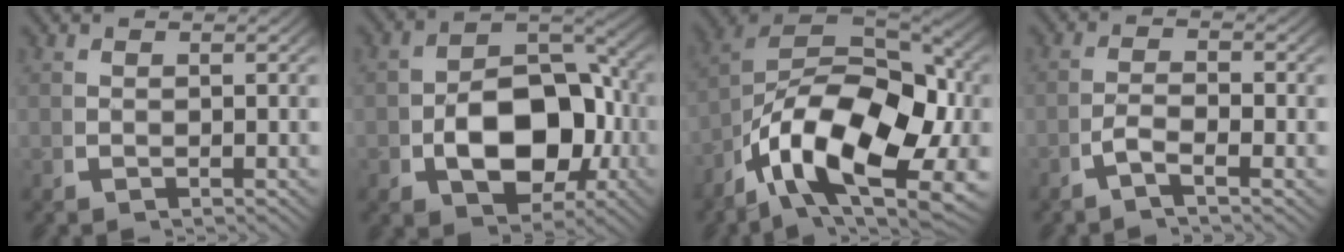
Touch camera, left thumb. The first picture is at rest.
{"total": 11.4, "force": [-1.6, 7.5, 8.5], "torque": [-0.158, -0.030, -0.007]}
{"total": 20.6, "force": [-2.2, 12.7, 16.1], "torque": [-0.323, -0.068, -0.010]}
{"total": 2.6, "force": [-1.1, 0.9, 2.2], "torque": [-0.048, -0.005, -0.026]}